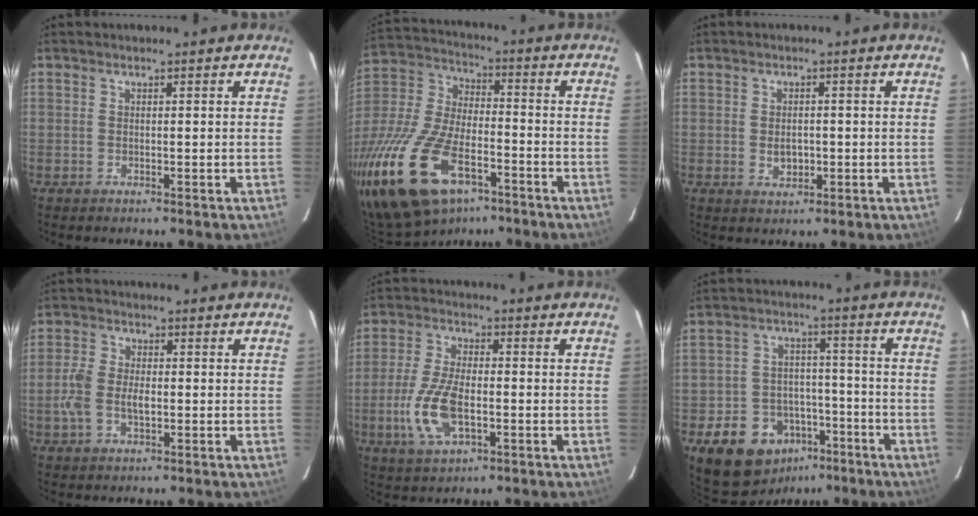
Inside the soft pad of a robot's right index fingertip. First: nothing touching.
{"total": 23.5, "force": [-13.0, 11.8, 15.7], "torque": [-0.345, -0.026, -0.233]}
{"total": 3.0, "force": [-0.5, 2.2, 2.0], "torque": [-0.033, -0.001, -0.005]}
{"total": 6.1, "force": [-1.3, 3.4, 4.8], "torque": [-0.109, 0.004, -0.025]}
{"total": 10.9, "force": [-2.9, 4.9, 9.2], "torque": [-0.202, -0.003, -0.053]}
{"total": 13.7, "force": [-7.7, 10.2, 4.8], "torque": [-0.117, 0.033, -0.095]}